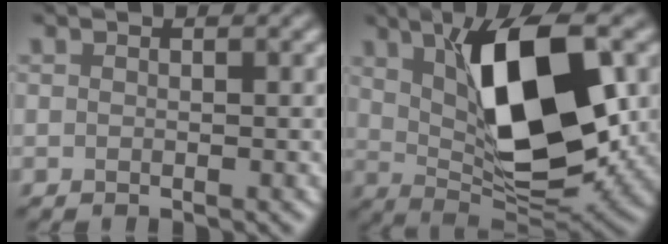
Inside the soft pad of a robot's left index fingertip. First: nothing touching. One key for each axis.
{"total": 11.3, "fx": 2.7, "fy": 4.9, "fz": 9.8, "tx": -0.167, "ty": -0.003, "tz": 0.049}